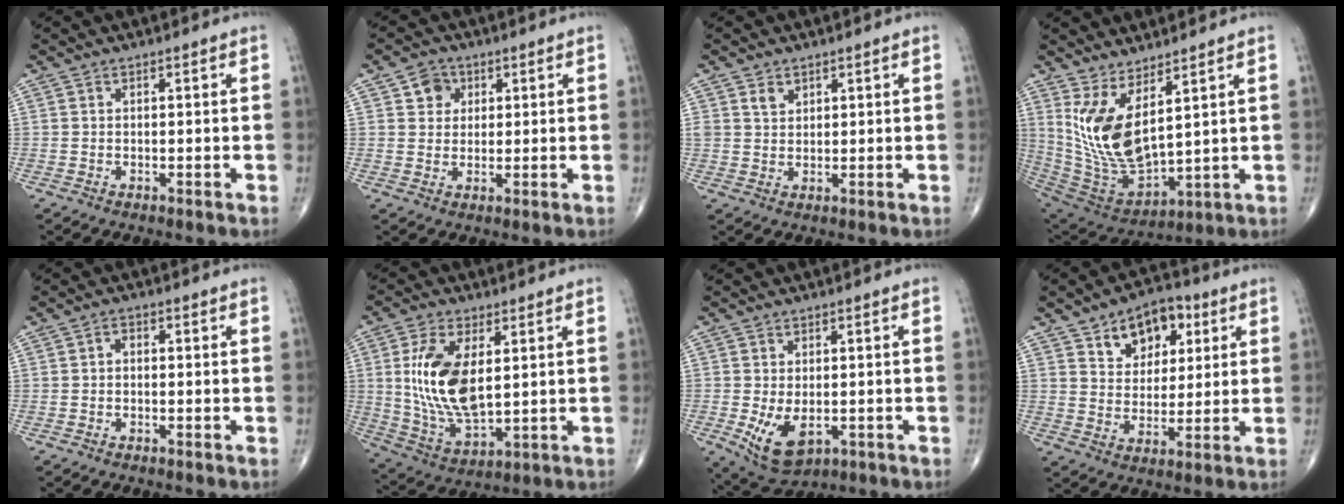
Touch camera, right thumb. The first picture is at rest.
{"total": 4.4, "force": [1.7, 3.8, 1.4], "torque": [-0.002, -0.004, 0.027]}
{"total": 2.6, "force": [1.5, 1.9, 0.9], "torque": [-0.002, -0.011, 0.030]}
{"total": 14.2, "force": [5.7, 5.5, 11.8], "torque": [-0.233, -0.052, 0.139]}
{"total": 1.5, "force": [-0.2, 1.0, 1.1], "torque": [-0.007, 0.009, -0.009]}
{"total": 15.0, "force": [2.7, 7.5, 12.7], "torque": [-0.245, -0.019, 0.063]}
{"total": 7.9, "force": [-1.8, 4.8, 6.1], "torque": [-0.106, -0.013, -0.014]}
{"total": 11.3, "force": [5.3, 7.6, 6.5], "torque": [-0.056, -0.015, 0.083]}